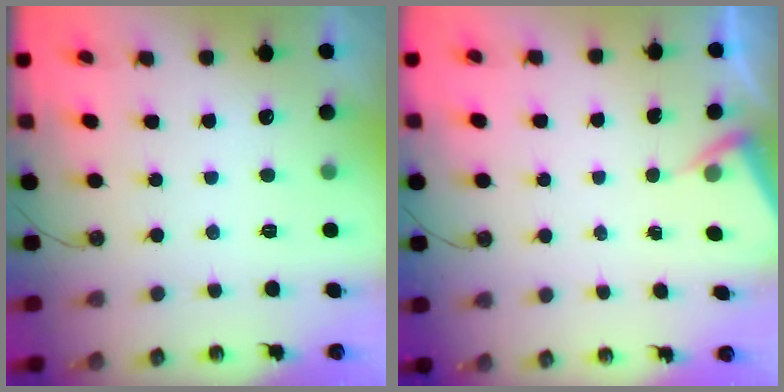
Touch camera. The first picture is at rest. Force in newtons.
{"total": 2.9, "press": 2.9, "slide": 0.4}